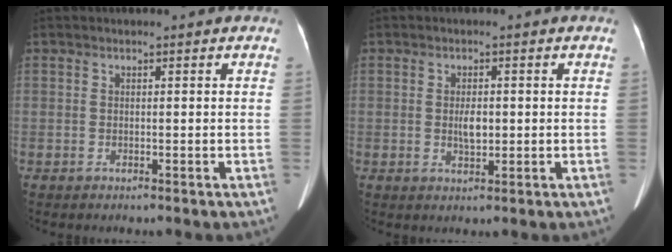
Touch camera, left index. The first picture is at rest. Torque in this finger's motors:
{"motor_torque": [0.99, 0.10, 0.58, 0.11]}